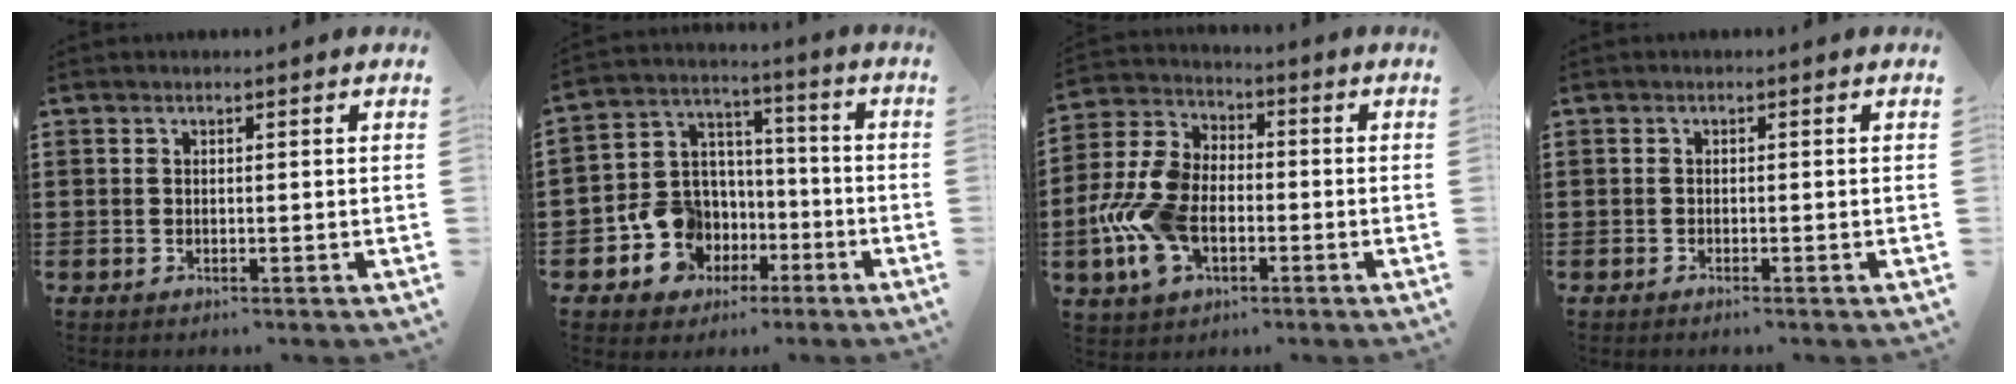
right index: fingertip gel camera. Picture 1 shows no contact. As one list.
[{"total": 10.7, "force": [-4.0, 9.3, 3.6], "torque": [-0.110, 0.023, -0.068]}, {"total": 10.6, "force": [-2.7, 6.7, 7.7], "torque": [-0.205, -0.001, -0.053]}, {"total": 0.5, "force": [-0.5, 0.0, 0.1], "torque": [-0.004, -0.001, -0.010]}]